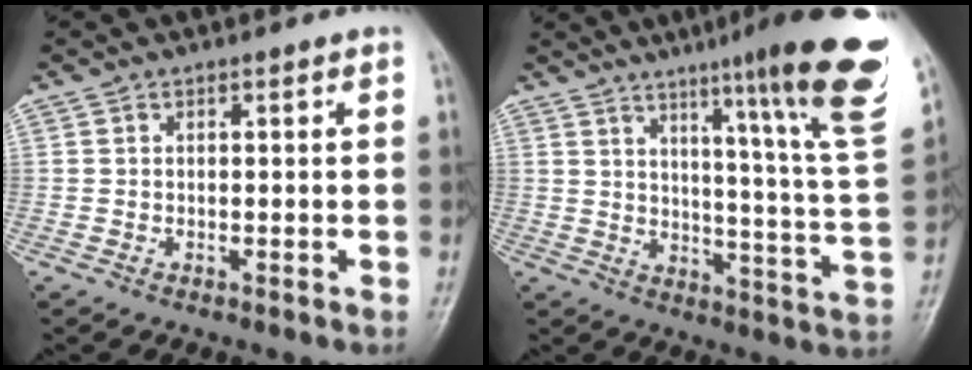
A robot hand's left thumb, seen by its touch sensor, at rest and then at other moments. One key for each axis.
{"total": 22.3, "fx": 13.5, "fy": 0.7, "fz": 17.8, "tx": -0.223, "ty": -0.074, "tz": 0.181}